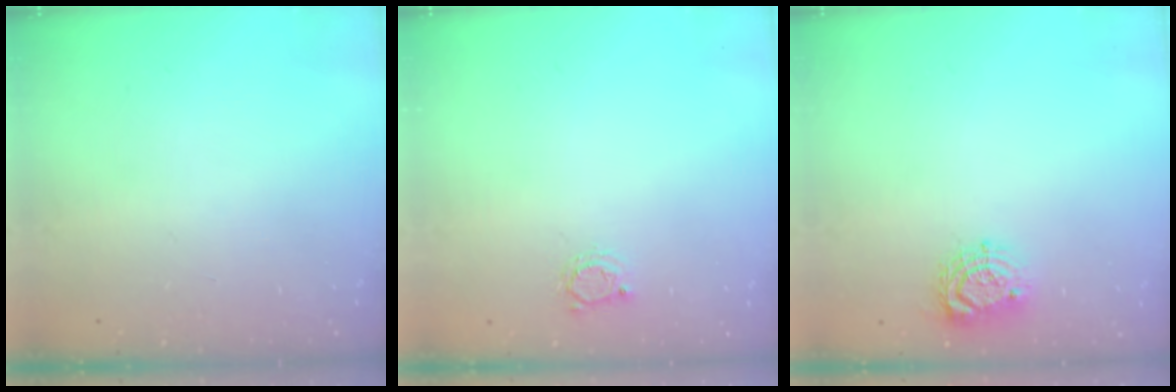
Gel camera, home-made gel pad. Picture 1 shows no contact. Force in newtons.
{"total": 2.6, "press": 2.6, "slide": 0.4}
{"total": 8.6, "press": 8.6, "slide": 0.6}